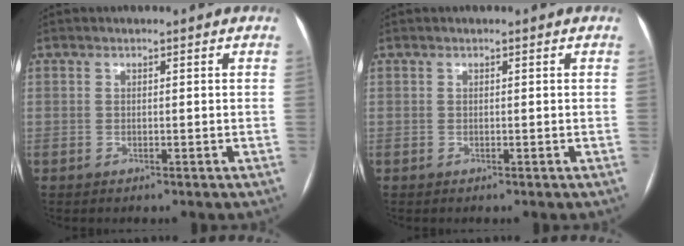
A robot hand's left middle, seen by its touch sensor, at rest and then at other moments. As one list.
[{"total": 0.0}]